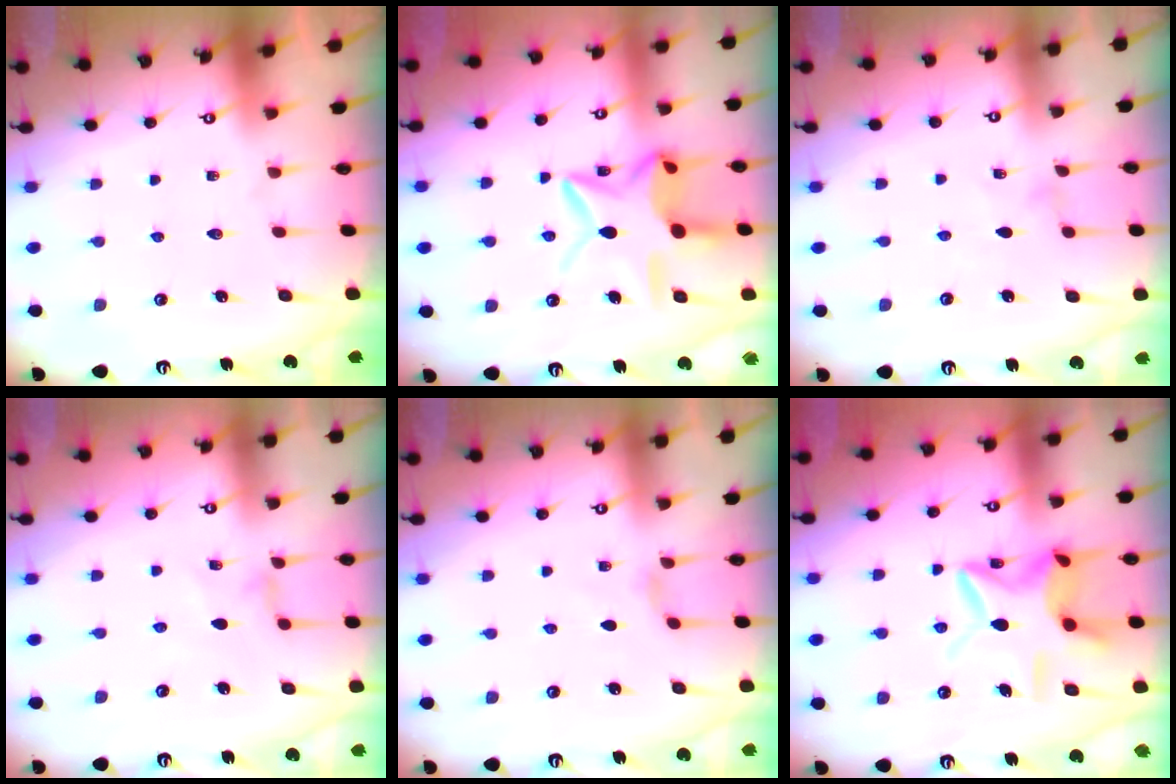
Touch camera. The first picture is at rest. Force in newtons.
{"total": 13.6, "press": 13.6, "slide": 1.1}
{"total": 0.0}
{"total": 1.5, "press": 1.4, "slide": 0.3}
{"total": 0.7, "press": 0.6, "slide": 0.3}
{"total": 12.2, "press": 12.1, "slide": 1.2}